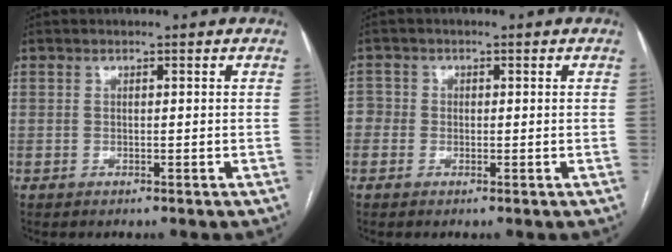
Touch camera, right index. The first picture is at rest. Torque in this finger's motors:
{"motor_torque": [0.83, -0.12, 0.40, 0.13]}